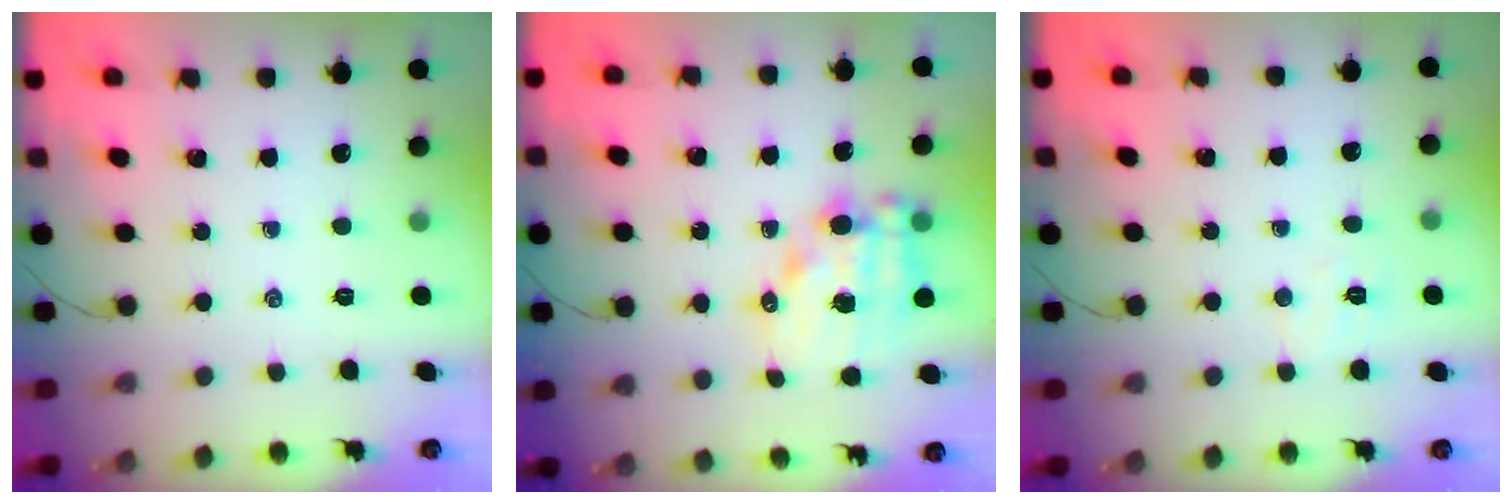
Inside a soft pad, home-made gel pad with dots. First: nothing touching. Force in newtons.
{"total": 12.9, "press": 12.5, "slide": 3.2}
{"total": 4.1, "press": 4.0, "slide": 0.9}